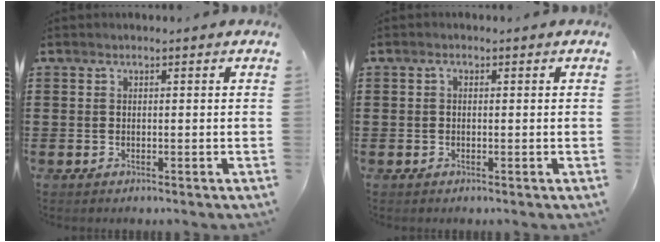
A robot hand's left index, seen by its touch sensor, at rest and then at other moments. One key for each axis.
{"total": 0.7, "fx": -0.1, "fy": 0.4, "fz": 0.5, "tx": -0.011, "ty": 0.001, "tz": -0.003}